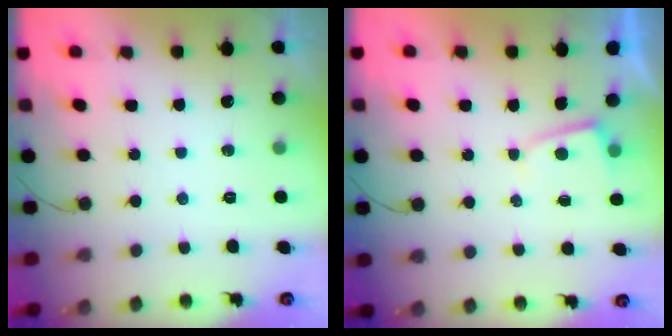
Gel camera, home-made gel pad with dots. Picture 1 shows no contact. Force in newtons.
{"total": 2.3, "press": 2.3, "slide": 0.2}